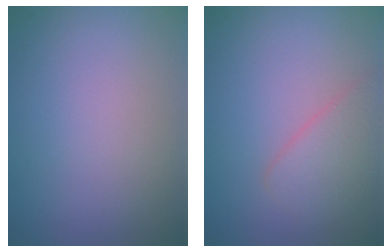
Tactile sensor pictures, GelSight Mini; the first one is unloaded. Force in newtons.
{"total": 2.6, "press": 2.6, "slide": 0.1}